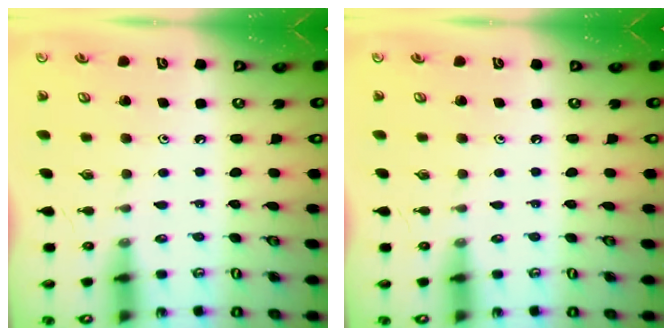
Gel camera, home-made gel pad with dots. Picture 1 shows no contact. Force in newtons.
{"total": 0.0}